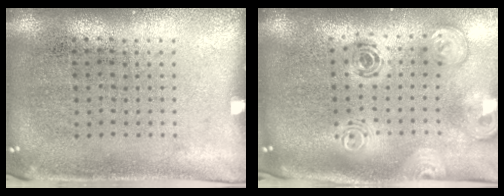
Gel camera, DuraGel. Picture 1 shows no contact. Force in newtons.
{"total": 2.1, "press": 1.7, "slide": 1.2}